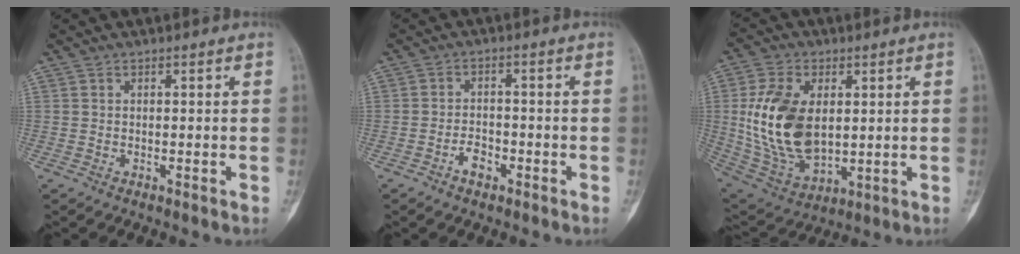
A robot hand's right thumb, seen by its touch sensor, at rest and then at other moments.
{"total": 3.5, "force": [-2.1, 2.0, 1.9], "torque": [-0.021, 0.019, -0.037]}
{"total": 18.2, "force": [2.0, 11.2, 14.2], "torque": [-0.262, -0.011, 0.053]}